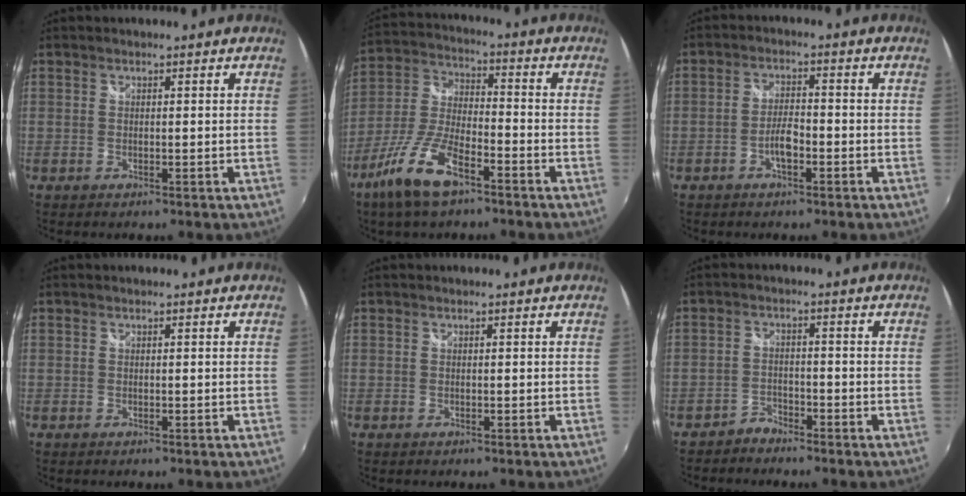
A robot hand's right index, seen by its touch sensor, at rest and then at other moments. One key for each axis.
{"total": 13.3, "fx": -8.4, "fy": 4.3, "fz": 9.3, "tx": -0.209, "ty": -0.011, "tz": -0.165}
{"total": 3.9, "fx": -2.0, "fy": 1.3, "fz": 3.1, "tx": -0.067, "ty": 0.007, "tz": -0.037}
{"total": 0.0}
{"total": 0.0}
{"total": 2.9, "fx": -2.7, "fy": 1.0, "fz": 0.1, "tx": -0.006, "ty": 0.005, "tz": -0.052}